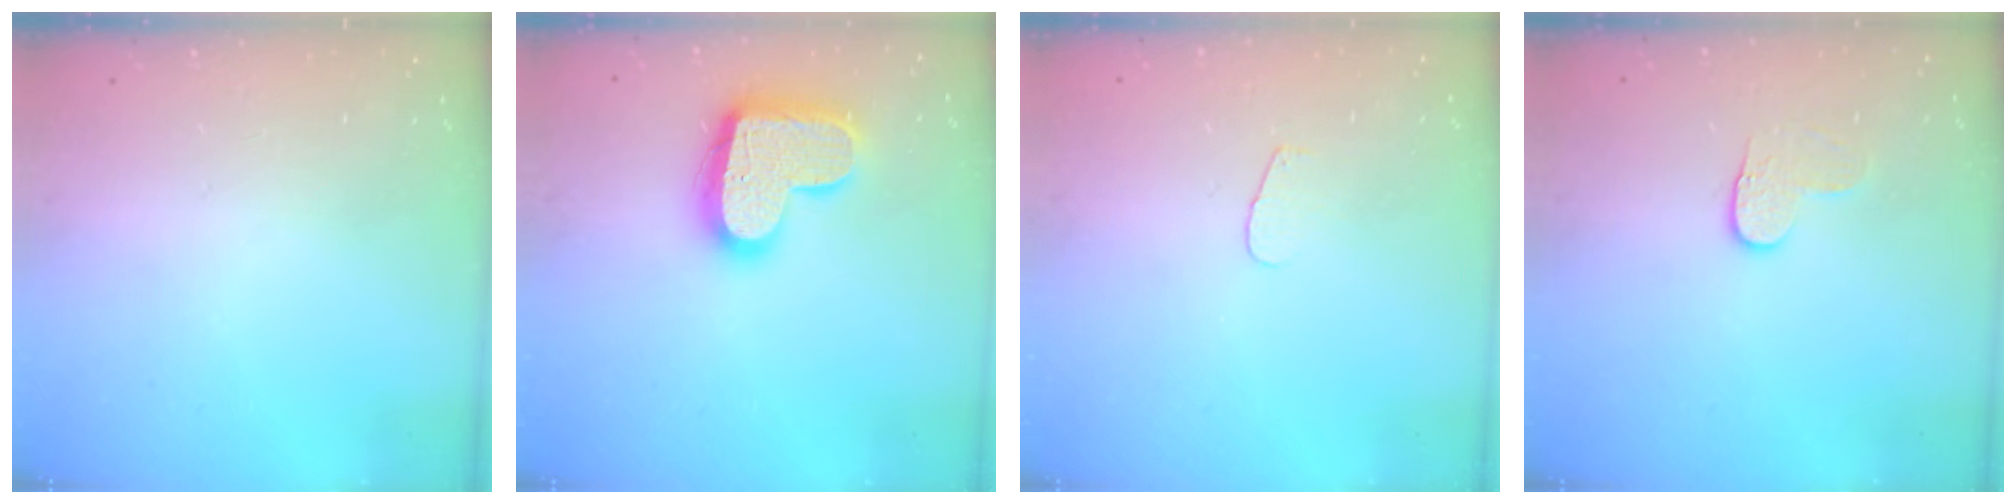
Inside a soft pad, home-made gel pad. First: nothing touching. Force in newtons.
{"total": 17.7, "press": 17.6, "slide": 1.3}
{"total": 3.3, "press": 3.3, "slide": 0.3}
{"total": 3.6, "press": 3.6, "slide": 0.4}